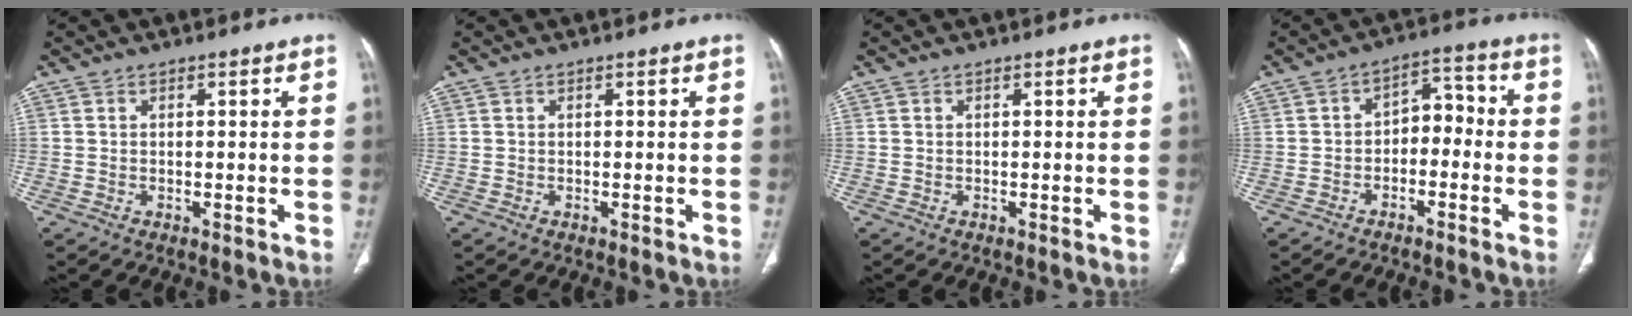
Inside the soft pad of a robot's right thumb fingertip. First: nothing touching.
{"total": 0.0}
{"total": 0.0}
{"total": 6.3, "force": [-1.8, 4.3, 4.2], "torque": [-0.038, 0.043, -0.040]}